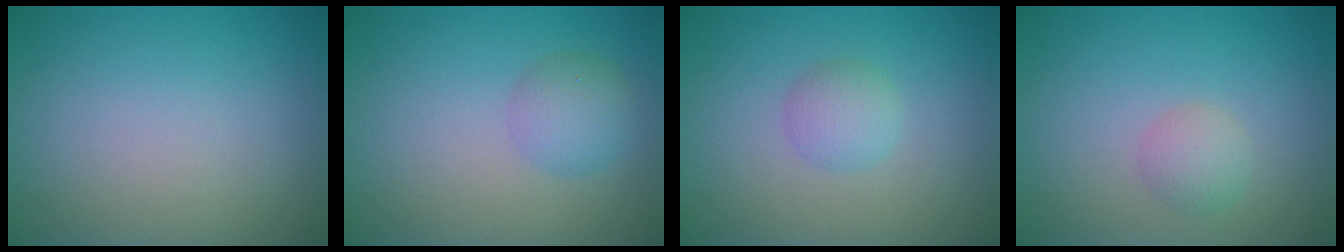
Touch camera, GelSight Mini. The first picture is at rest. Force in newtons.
{"total": 2.6, "press": 2.6, "slide": 0.0}
{"total": 2.1, "press": 2.1, "slide": 0.1}
{"total": 1.8, "press": 1.8, "slide": 0.0}